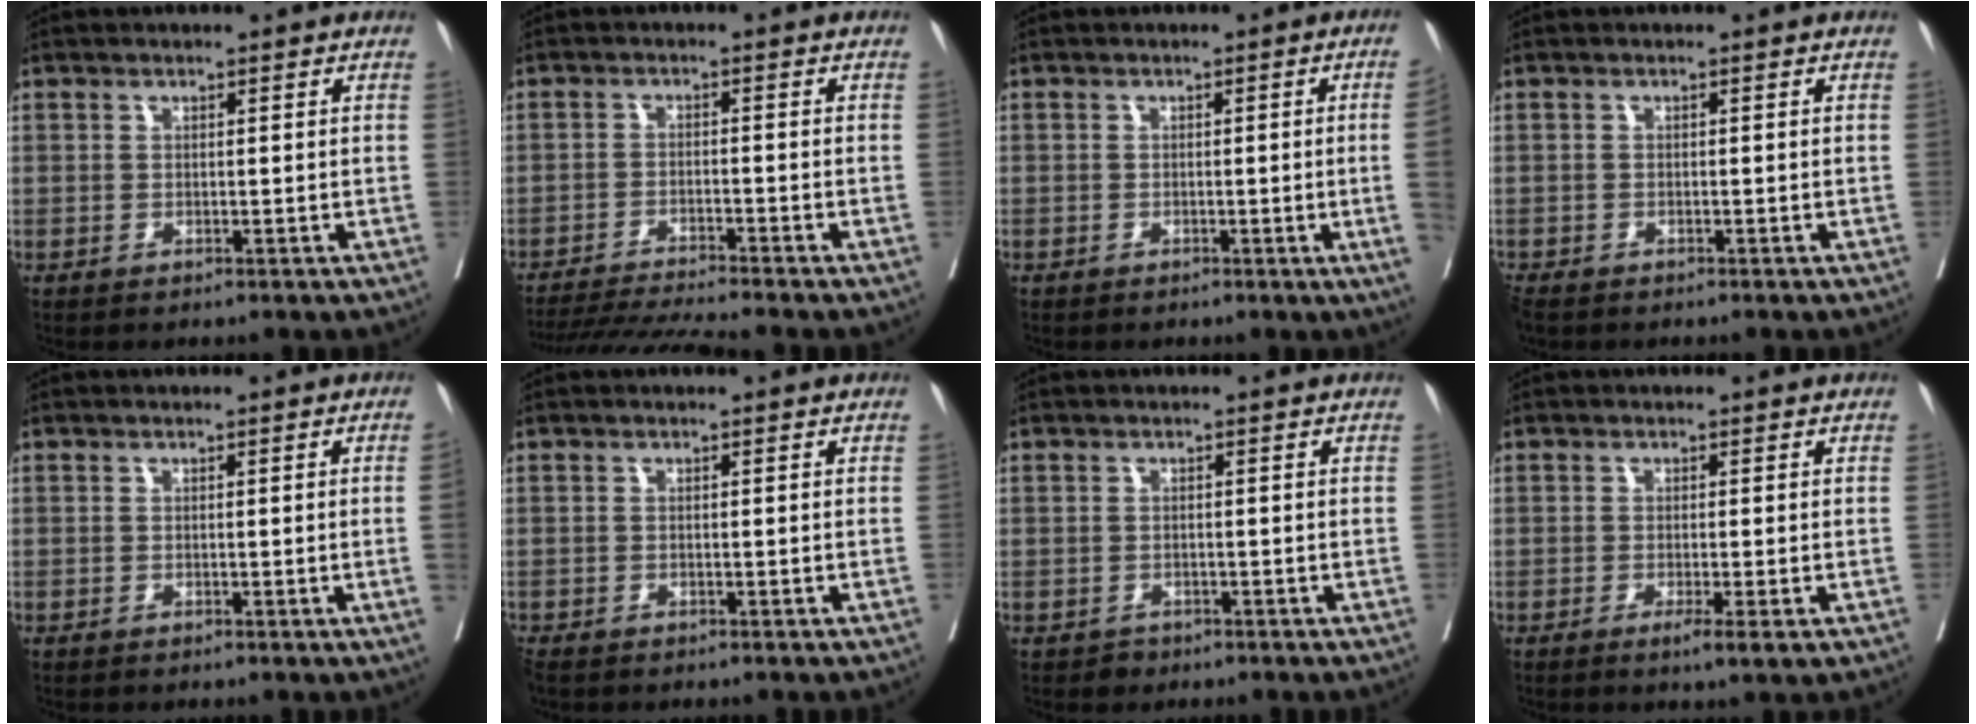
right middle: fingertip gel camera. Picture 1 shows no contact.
{"total": 8.7, "force": [-8.1, -1.8, 2.6], "torque": [-0.034, -0.013, -0.138]}
{"total": 4.3, "force": [-0.7, -1.6, 3.9], "torque": [-0.041, -0.007, -0.010]}
{"total": 2.0, "force": [-1.8, 0.7, 0.8], "torque": [-0.020, -0.008, -0.033]}
{"total": 1.3, "force": [-0.2, -0.5, 1.1], "torque": [-0.008, 0.000, -0.003]}
{"total": 1.5, "force": [-1.3, 0.5, 0.5], "torque": [-0.016, -0.006, -0.024]}
{"total": 1.2, "force": [-0.8, 0.8, 0.0], "torque": [0.000, 0.003, -0.014]}
{"total": 2.7, "force": [-1.3, 0.1, 2.4], "torque": [-0.034, -0.007, -0.020]}